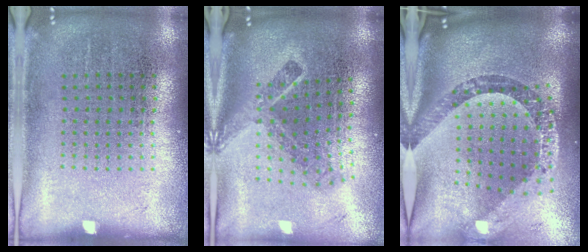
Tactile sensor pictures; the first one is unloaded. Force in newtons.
{"total": 2.2, "press": 1.5, "slide": 1.6}
{"total": 3.5, "press": 2.4, "slide": 2.5}